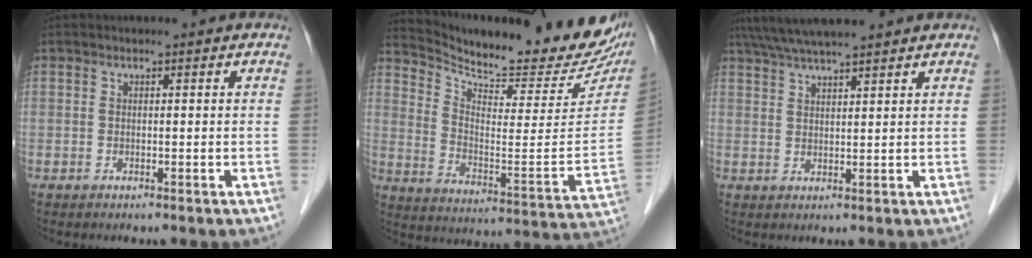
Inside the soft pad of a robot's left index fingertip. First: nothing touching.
{"total": 23.8, "force": [21.5, 4.2, 9.4], "torque": [-0.157, -0.072, 0.293]}
{"total": 9.3, "force": [8.1, 0.2, 4.5], "torque": [-0.078, 0.037, 0.126]}